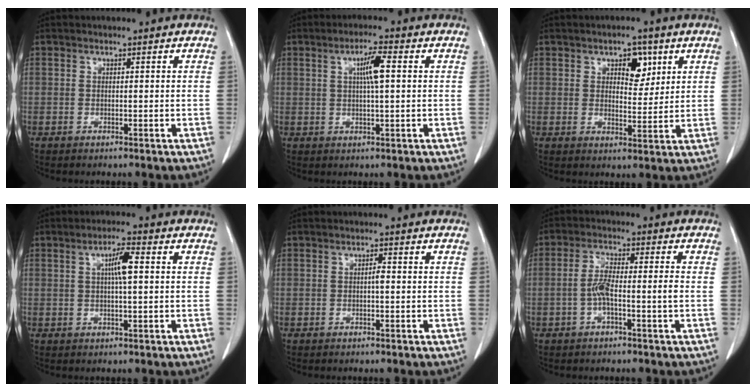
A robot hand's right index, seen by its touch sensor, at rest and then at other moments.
{"total": 4.6, "force": [1.0, 0.3, 4.4], "torque": [-0.078, 0.004, 0.017]}
{"total": 5.1, "force": [2.5, 2.6, 3.7], "torque": [-0.050, 0.004, 0.038]}
{"total": 4.2, "force": [0.8, 0.3, 4.1], "torque": [-0.072, 0.004, 0.012]}
{"total": 1.0, "force": [-0.1, 0.2, 1.0], "torque": [-0.016, 0.002, -0.002]}
{"total": 4.9, "force": [-1.4, 0.4, 4.7], "torque": [-0.096, 0.012, -0.024]}